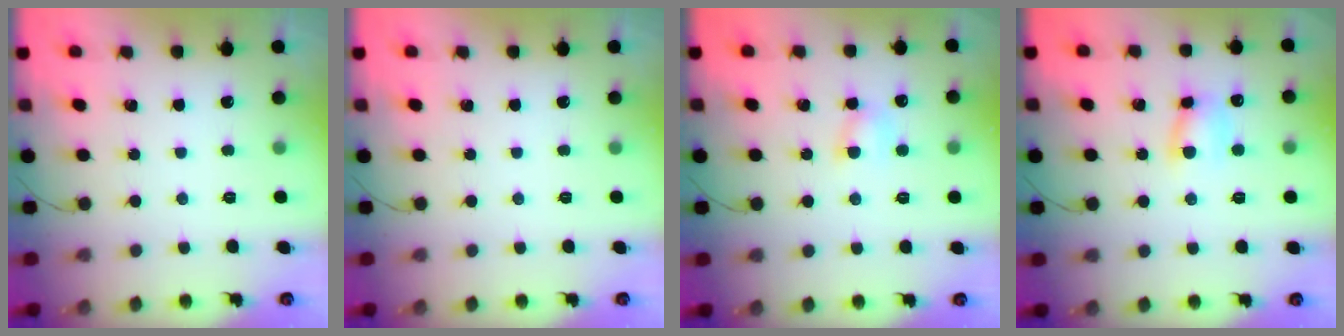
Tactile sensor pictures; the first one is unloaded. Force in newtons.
{"total": 0.0}
{"total": 5.1, "press": 5.0, "slide": 1.2}
{"total": 6.4, "press": 6.4, "slide": 0.5}